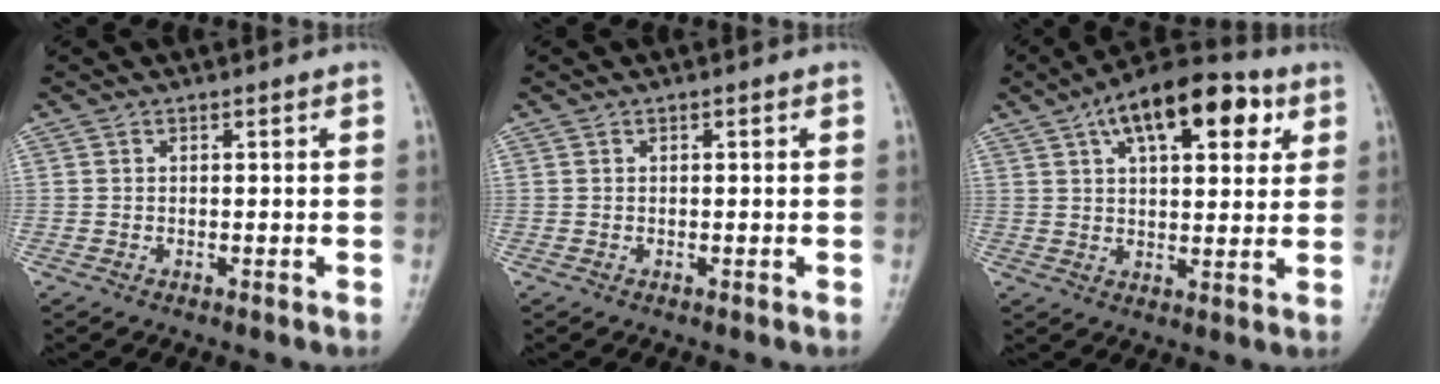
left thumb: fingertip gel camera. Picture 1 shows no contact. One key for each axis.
{"total": 0.0}
{"total": 16.7, "fx": 7.4, "fy": 7.8, "fz": 12.8, "tx": -0.159, "ty": 0.001, "tz": 0.109}